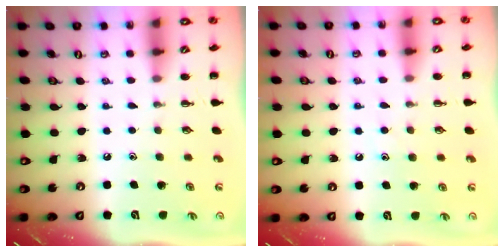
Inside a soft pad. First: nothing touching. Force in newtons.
{"total": 6.0, "press": 5.8, "slide": 1.2}